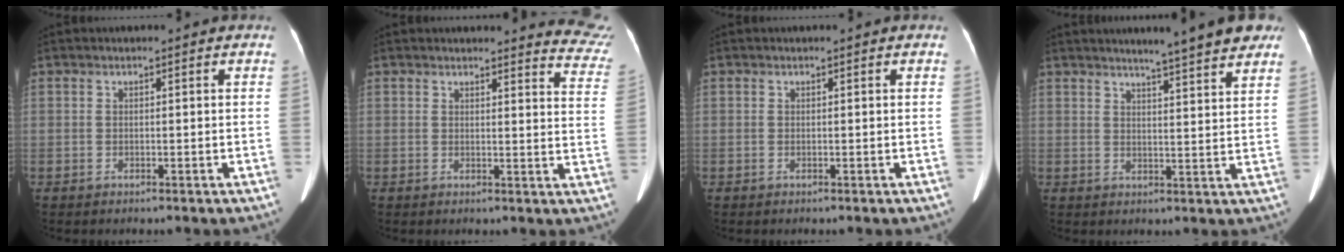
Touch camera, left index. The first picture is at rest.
{"total": 10.4, "force": [10.3, 1.3, 0.9], "torque": [0.034, -0.083, 0.068]}
{"total": 0.0}
{"total": 10.2, "force": [8.5, 0.4, 5.6], "torque": [-0.070, 0.007, 0.092]}